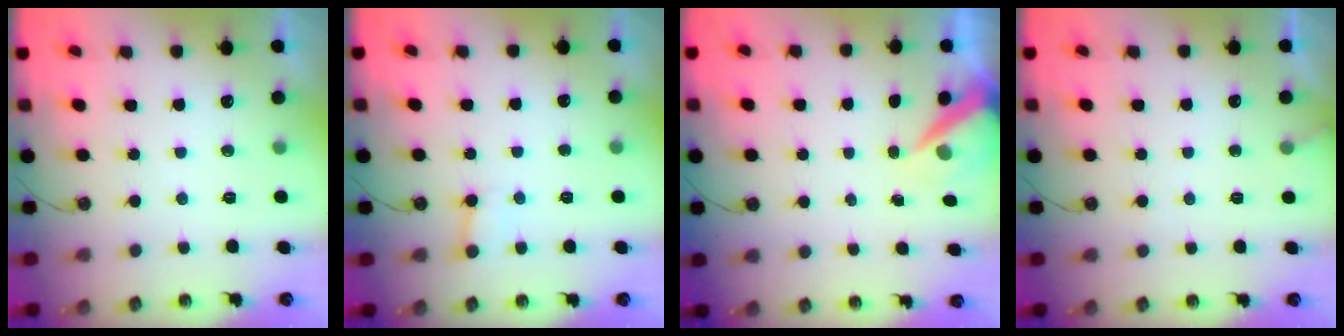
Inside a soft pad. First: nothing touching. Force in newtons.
{"total": 5.3, "press": 5.3, "slide": 0.3}
{"total": 5.9, "press": 5.8, "slide": 0.6}
{"total": 5.0, "press": 5.0, "slide": 0.3}